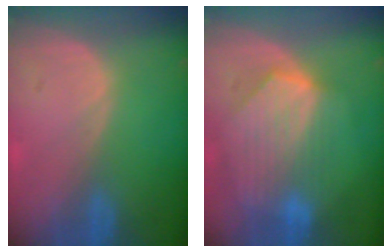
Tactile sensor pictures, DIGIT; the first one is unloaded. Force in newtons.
{"total": 8.7, "press": 7.9, "slide": 3.7}